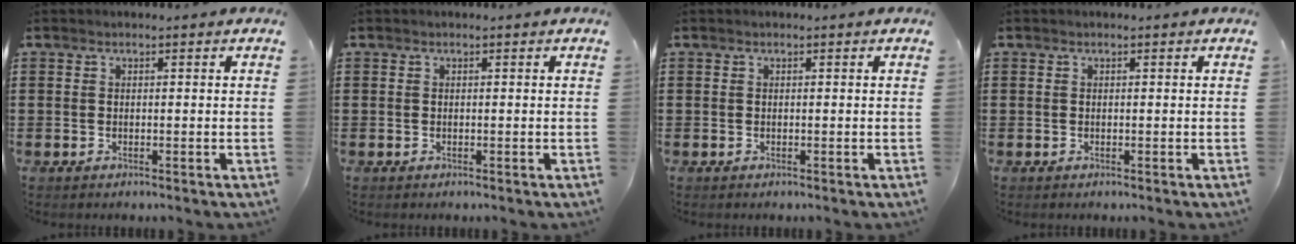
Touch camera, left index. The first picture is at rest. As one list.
[{"total": 0.0}, {"total": 0.0}, {"total": 0.0}]